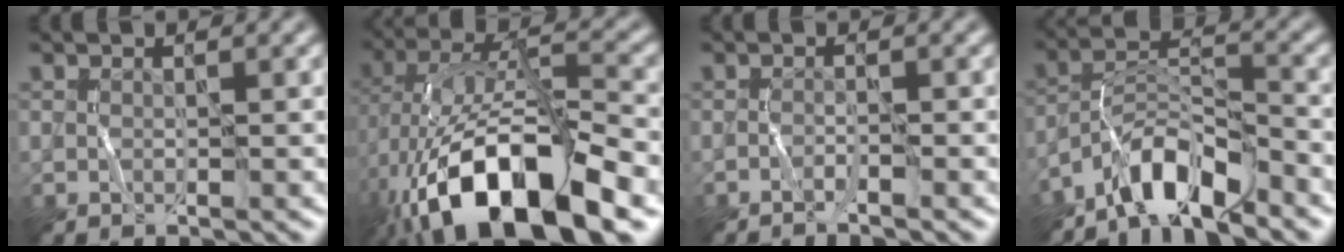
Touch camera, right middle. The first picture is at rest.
{"total": 15.8, "force": [-6.8, 6.6, 12.7], "torque": [-0.229, 0.005, -0.124]}
{"total": 1.0, "force": [-0.9, -0.2, 0.3], "torque": [-0.005, 0.006, -0.020]}
{"total": 5.7, "force": [-4.8, 1.2, 2.8], "torque": [-0.046, 0.012, -0.095]}